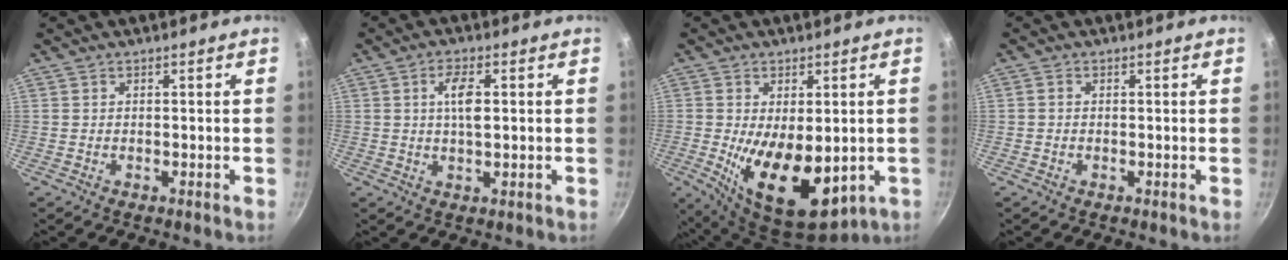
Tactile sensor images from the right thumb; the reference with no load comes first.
{"total": 5.2, "force": [0.9, 2.0, 4.7], "torque": [-0.085, 0.005, 0.016]}
{"total": 15.2, "force": [-2.2, 7.9, 12.9], "torque": [-0.193, -0.024, -0.015]}
{"total": 0.6, "force": [-0.1, 0.5, 0.3], "torque": [-0.005, 0.004, -0.003]}